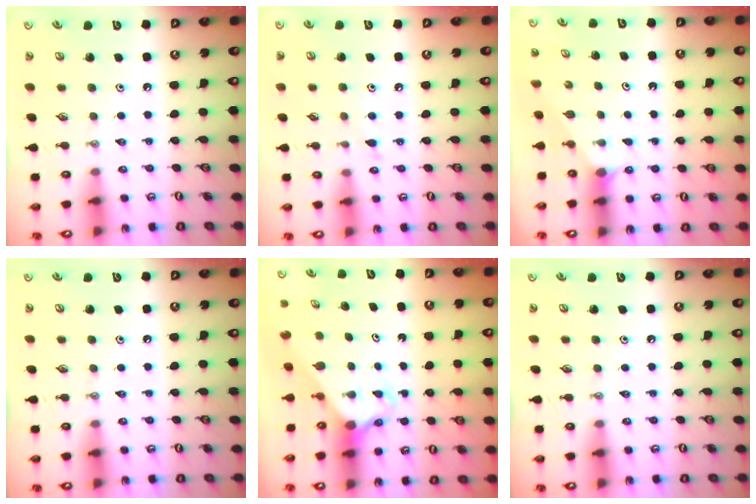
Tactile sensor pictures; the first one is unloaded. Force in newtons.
{"total": 6.0, "press": 6.0, "slide": 0.6}
{"total": 1.4, "press": 1.4, "slide": 0.1}
{"total": 0.0}
{"total": 2.7, "press": 2.7, "slide": 0.0}
{"total": 0.0}